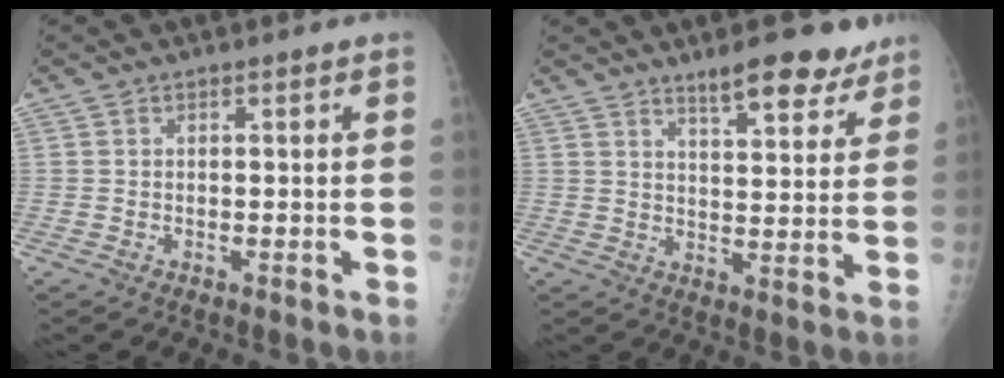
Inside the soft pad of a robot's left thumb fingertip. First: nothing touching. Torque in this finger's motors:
{"motor_torque": [0.05, 0.17, 0.16, -0.01, 0.02]}